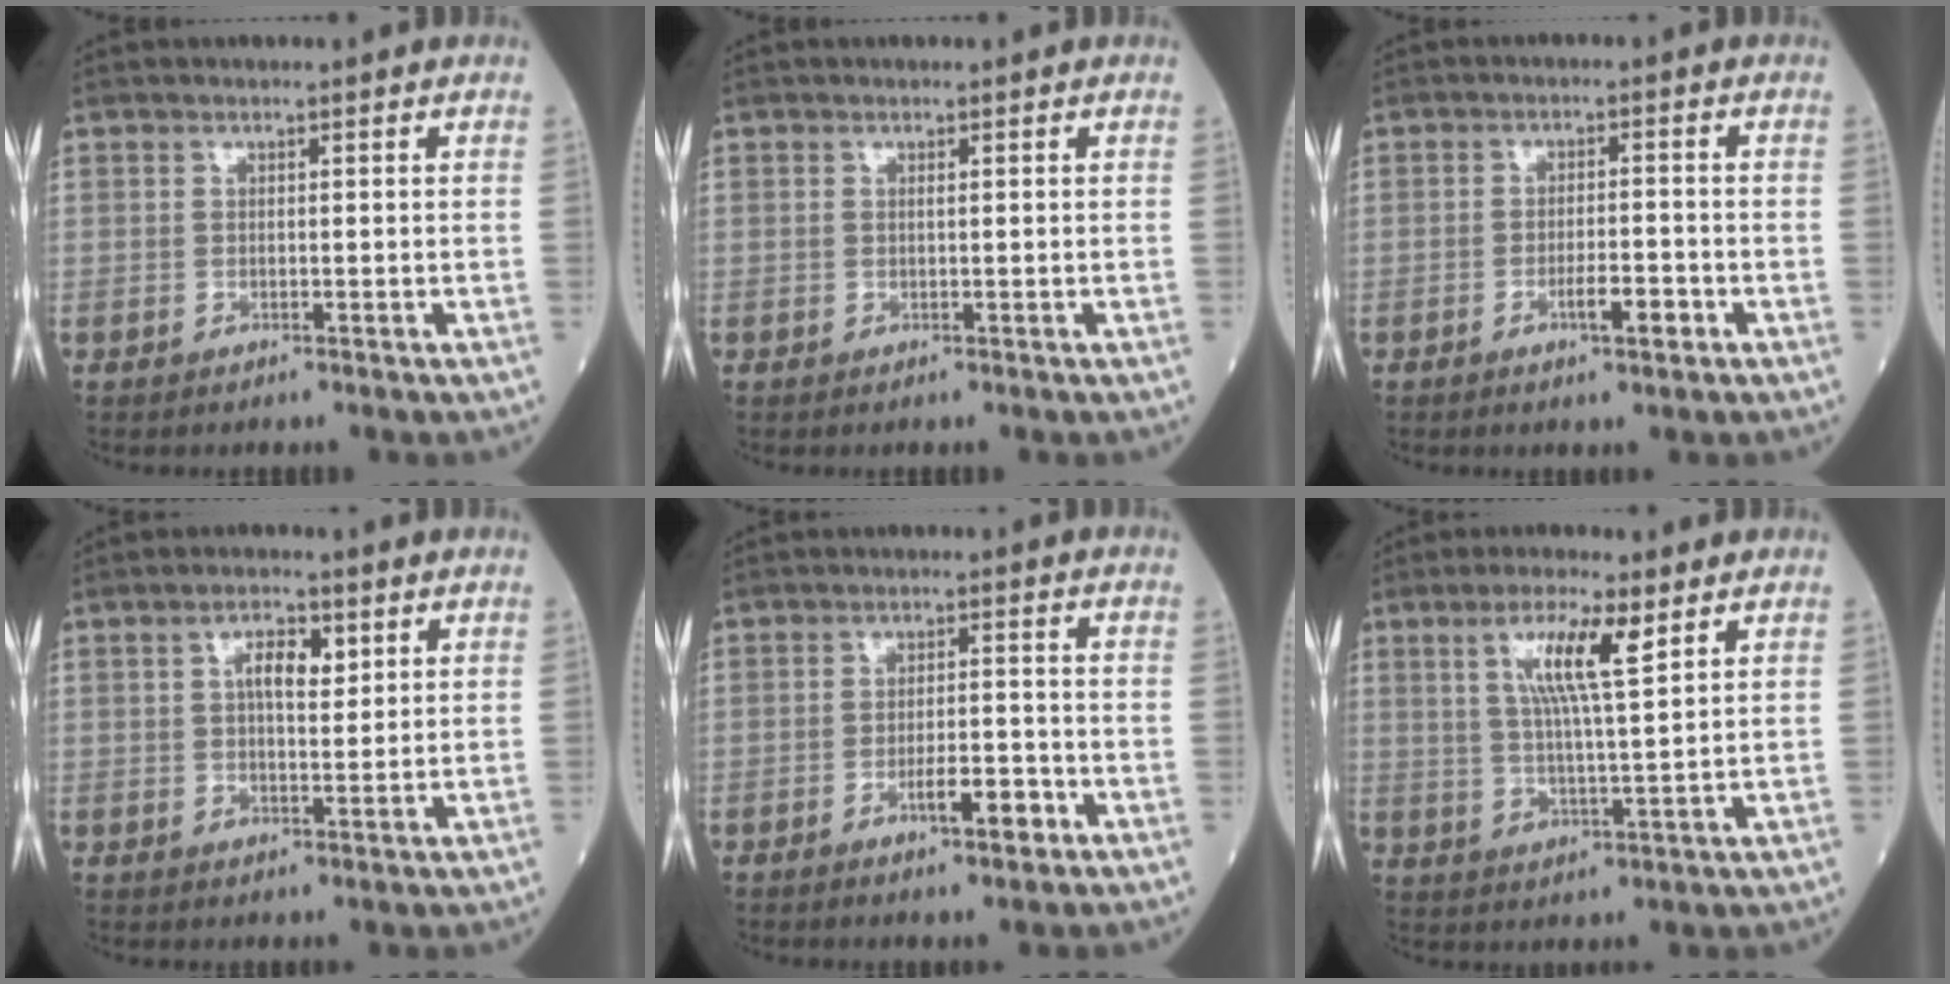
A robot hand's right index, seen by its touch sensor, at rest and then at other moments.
{"total": 0.0}
{"total": 3.8, "force": [-1.9, 0.5, 3.3], "torque": [-0.055, 0.002, -0.031]}
{"total": 4.8, "force": [1.7, 1.9, 4.1], "torque": [-0.069, 0.007, 0.027]}
{"total": 5.0, "force": [-2.5, 0.8, 4.3], "torque": [-0.070, 0.001, -0.041]}
{"total": 8.6, "force": [3.8, 0.7, 7.7], "torque": [-0.147, 0.003, 0.069]}